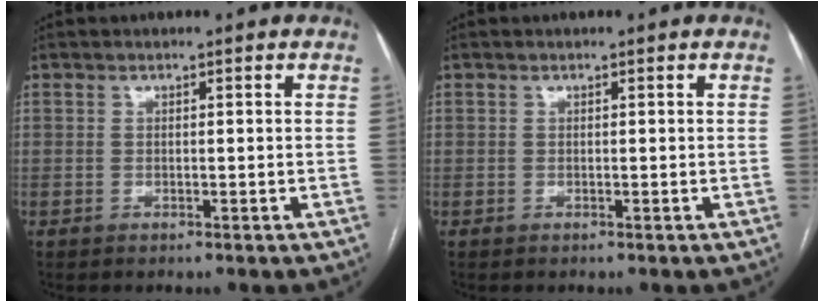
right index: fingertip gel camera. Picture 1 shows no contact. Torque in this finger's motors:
{"motor_torque": [0.26, 0.22, -0.01, 0.01]}